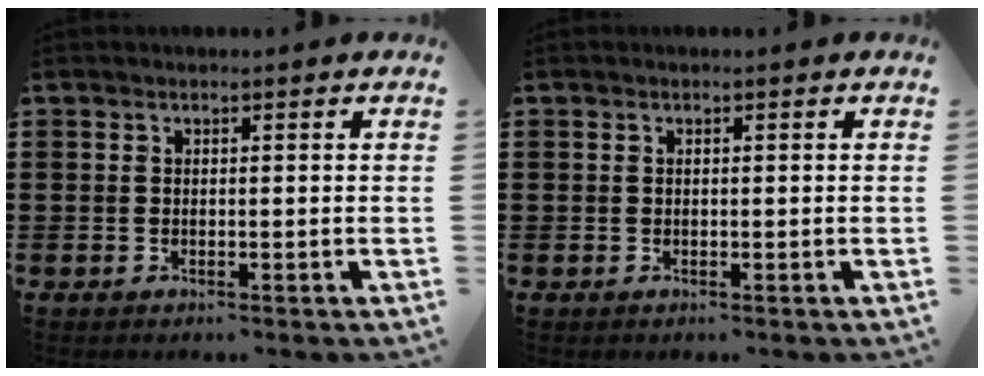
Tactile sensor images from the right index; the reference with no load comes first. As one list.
[{"total": 0.0}]